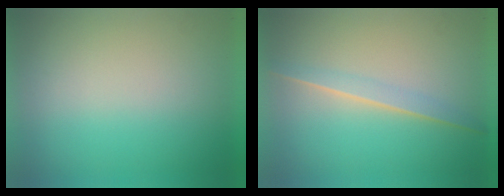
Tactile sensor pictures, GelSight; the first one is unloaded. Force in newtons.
{"total": 1.4}